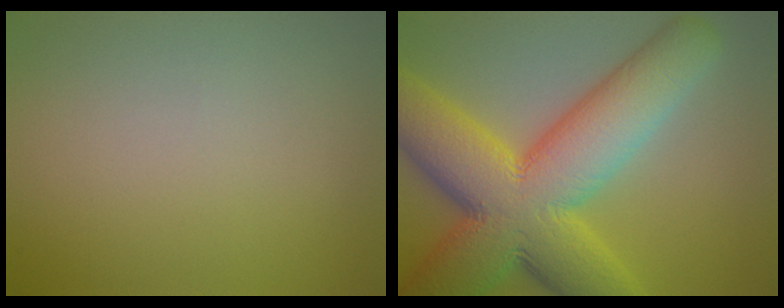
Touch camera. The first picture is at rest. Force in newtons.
{"total": 14.8, "press": 14.8, "slide": 0.4}